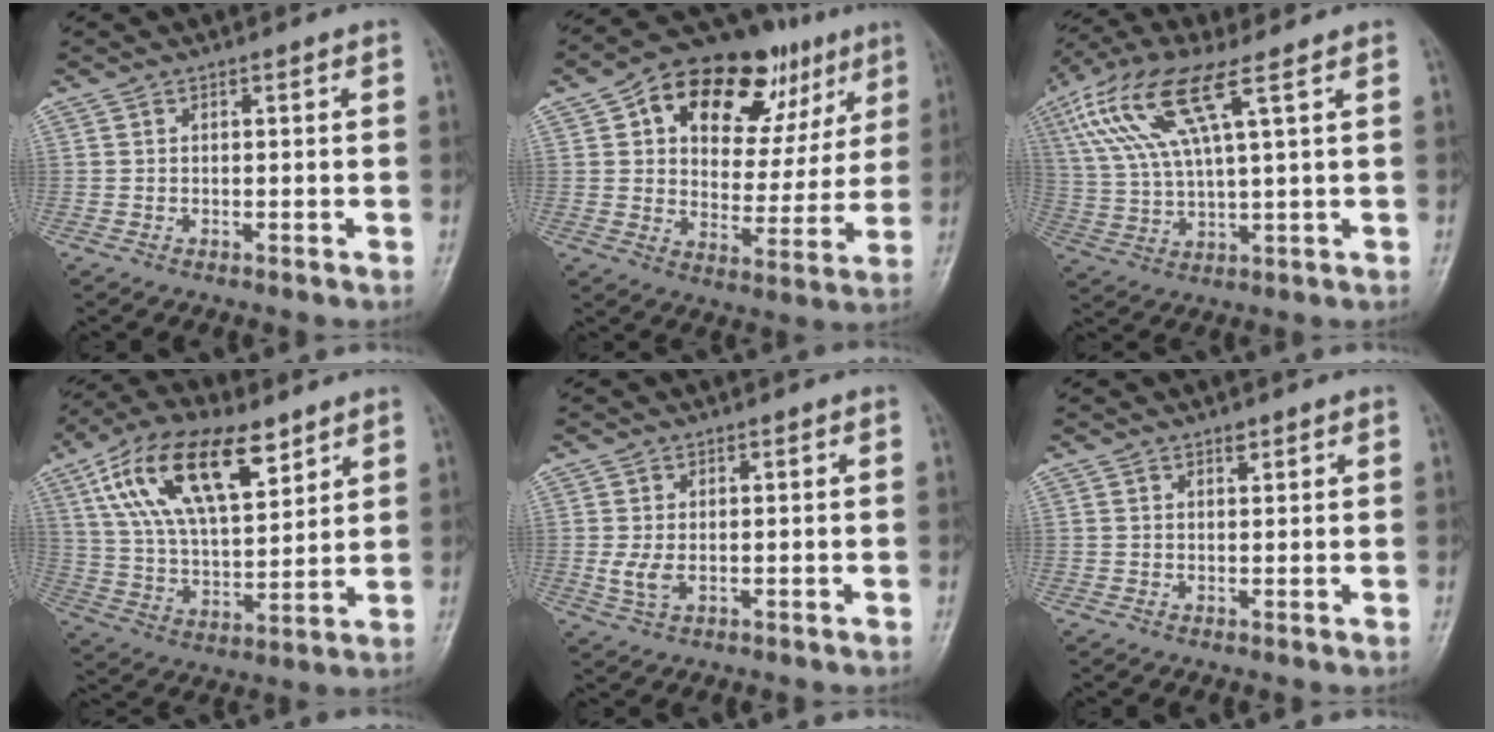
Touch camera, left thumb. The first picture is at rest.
{"total": 22.8, "force": [10.9, 13.4, 14.9], "torque": [-0.168, 0.000, 0.163]}
{"total": 14.2, "force": [6.3, 3.6, 12.2], "torque": [-0.280, 0.000, 0.122]}
{"total": 19.7, "force": [9.9, 9.3, 14.3], "torque": [-0.232, -0.025, 0.182]}
{"total": 3.1, "force": [-0.2, 1.8, 2.5], "torque": [-0.057, -0.007, -0.001]}
{"total": 1.3, "force": [0.9, 0.7, 0.7], "torque": [-0.004, -0.005, 0.012]}